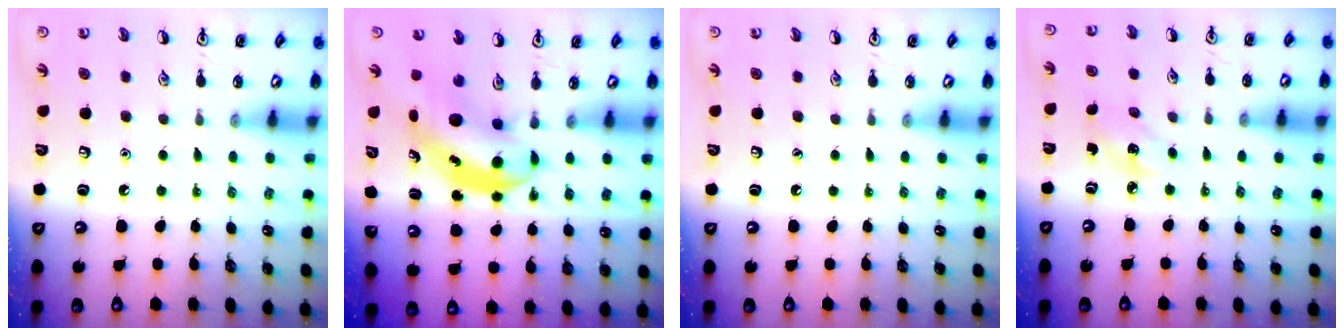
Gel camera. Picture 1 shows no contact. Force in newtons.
{"total": 5.0, "press": 4.8, "slide": 1.3}
{"total": 0.0}
{"total": 2.4, "press": 2.2, "slide": 0.9}